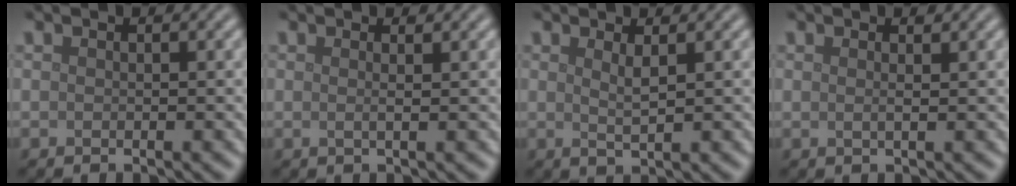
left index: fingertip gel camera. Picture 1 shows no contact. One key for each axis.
{"total": 1.2, "fx": 0.4, "fy": 0.4, "fz": 1.1, "tx": -0.016, "ty": 0.000, "tz": -0.002}
{"total": 1.5, "fx": 0.7, "fy": 0.3, "fz": 1.4, "tx": -0.023, "ty": -0.005, "tz": 0.011}
{"total": 0.9, "fx": 0.5, "fy": 0.2, "fz": 0.7, "tx": -0.011, "ty": -0.003, "tz": 0.004}